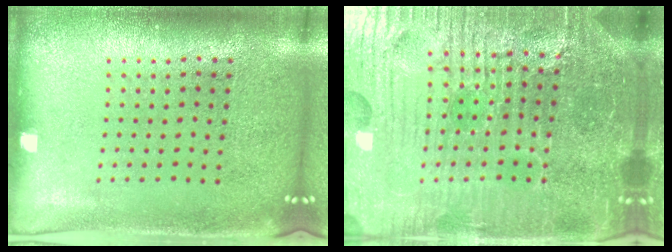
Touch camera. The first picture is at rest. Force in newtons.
{"total": 6.4, "press": 5.9, "slide": 2.5}